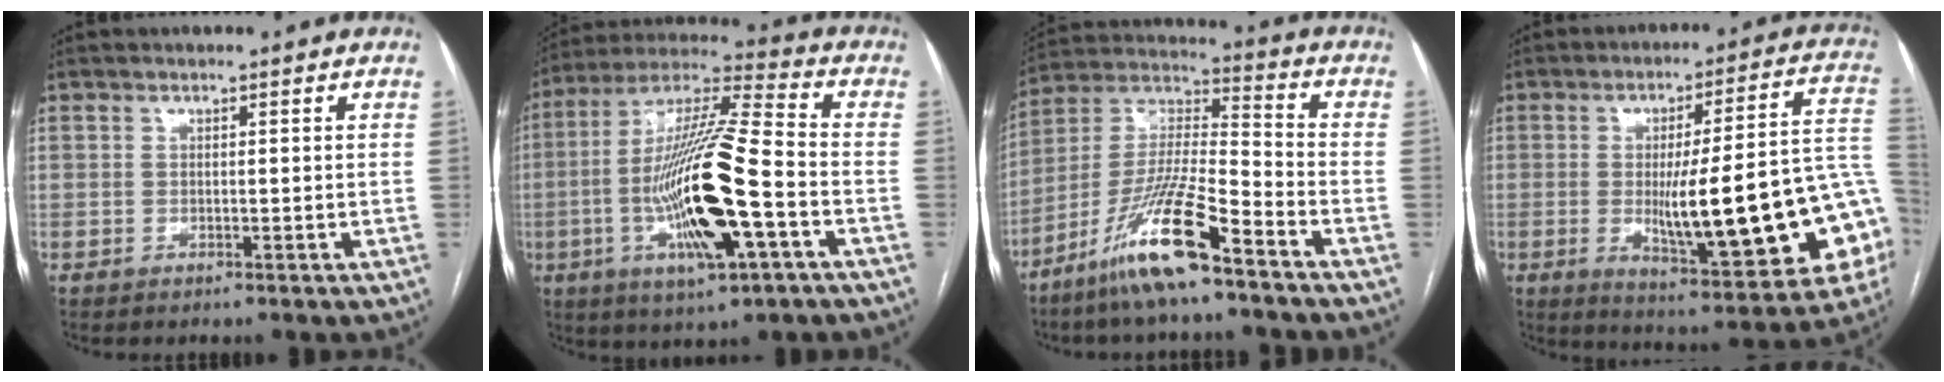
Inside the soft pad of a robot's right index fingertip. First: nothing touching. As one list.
[{"total": 19.9, "force": [-4.9, 2.4, 19.2], "torque": [-0.385, -0.010, -0.085]}, {"total": 14.3, "force": [-9.1, 0.9, 11.0], "torque": [-0.227, -0.017, -0.177]}, {"total": 24.3, "force": [-3.8, 3.8, 23.7], "torque": [-0.267, 0.013, -0.040]}]